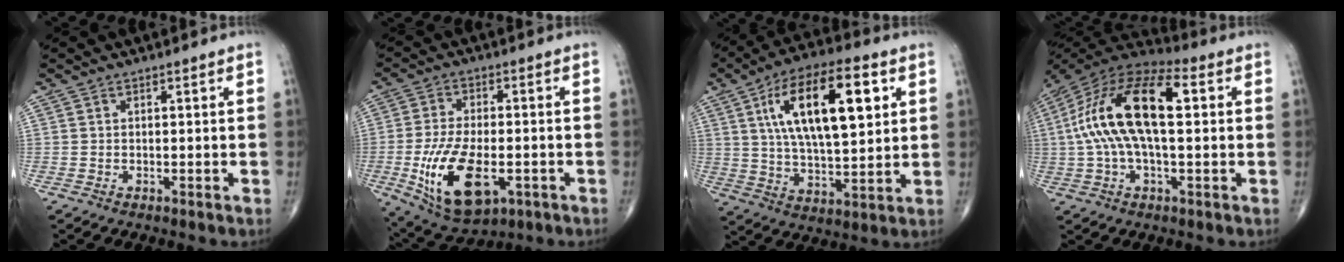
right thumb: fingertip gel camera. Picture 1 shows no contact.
{"total": 15.8, "force": [-4.4, 8.1, 12.9], "torque": [-0.236, -0.001, -0.061]}
{"total": 20.3, "force": [6.3, 8.2, 17.5], "torque": [-0.278, -0.006, 0.104]}
{"total": 19.7, "force": [2.6, 8.6, 17.6], "torque": [-0.339, 0.040, 0.035]}